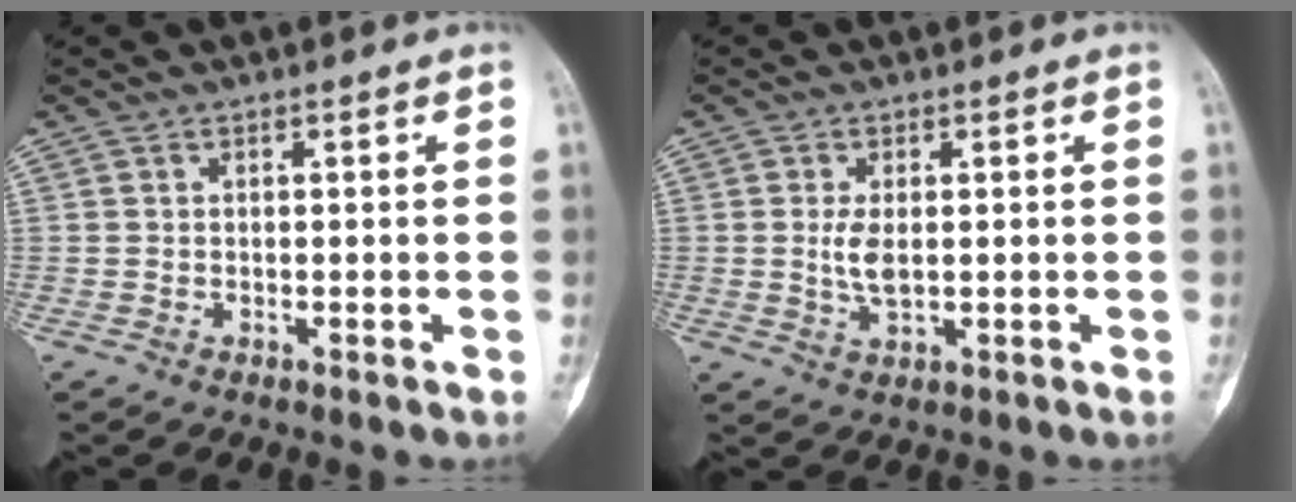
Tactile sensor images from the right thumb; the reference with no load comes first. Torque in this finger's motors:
{"motor_torque": [1.21, 0.80, 0.41, -0.50, 0.20]}